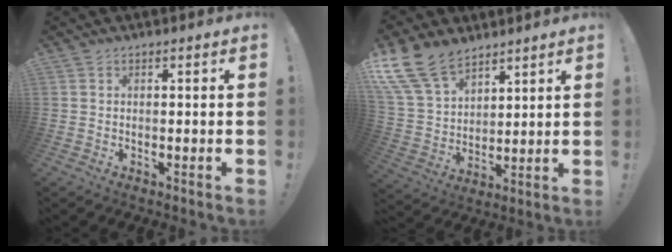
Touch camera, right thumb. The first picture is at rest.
{"total": 16.6, "force": [11.6, 9.0, 7.7], "torque": [-0.164, -0.069, 0.225]}